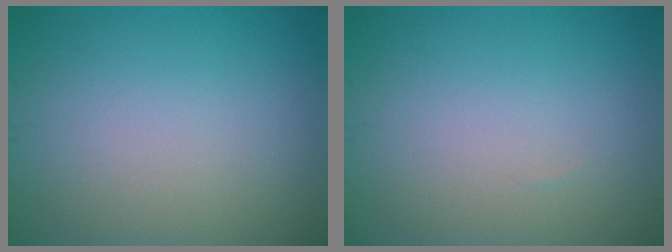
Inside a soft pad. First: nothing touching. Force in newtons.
{"total": 0.0}